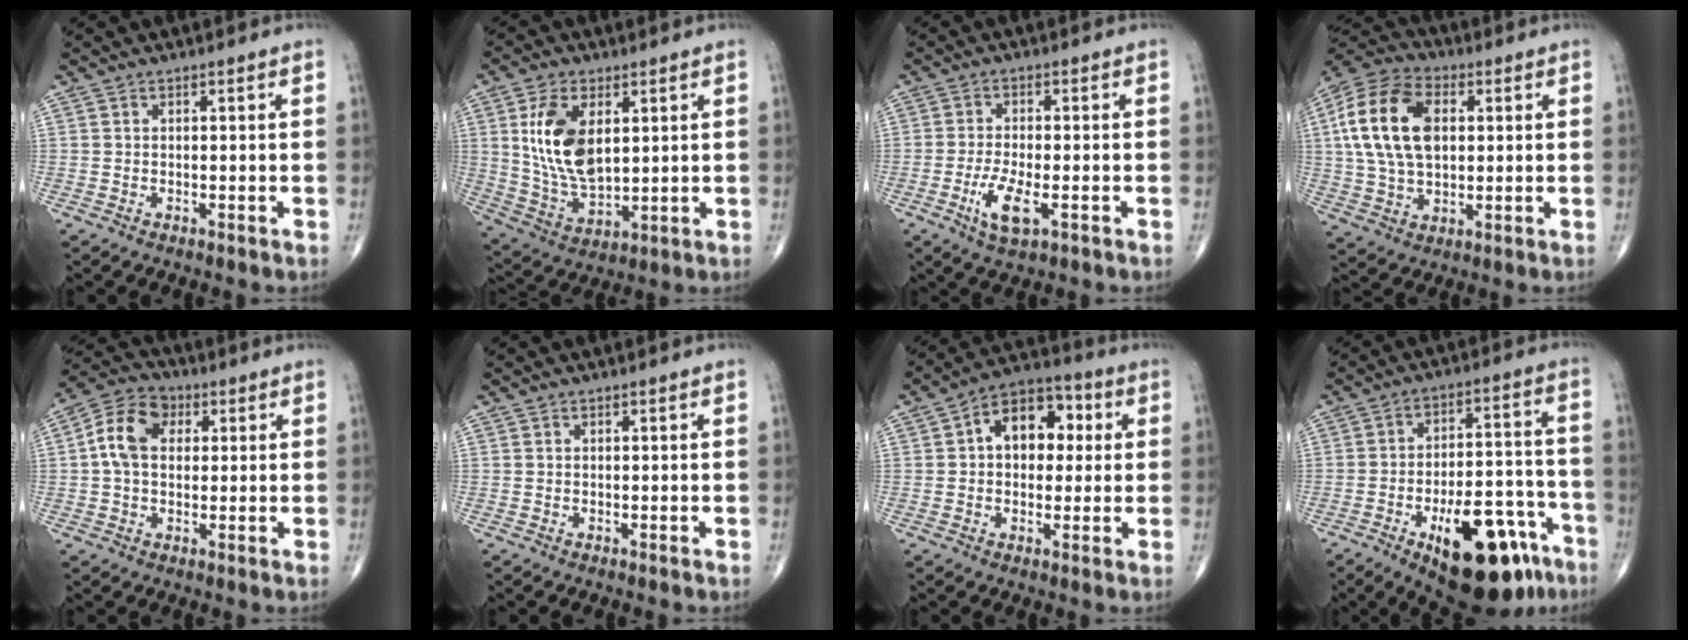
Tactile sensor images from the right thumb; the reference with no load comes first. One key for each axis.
{"total": 13.6, "fx": 3.5, "fy": 7.4, "fz": 10.9, "tx": -0.203, "ty": -0.020, "tz": 0.076}
{"total": 6.6, "fx": -2.5, "fy": 2.2, "fz": 5.7, "tx": -0.115, "ty": -0.001, "tz": -0.042}
{"total": 17.9, "fx": 3.0, "fy": 11.1, "fz": 13.8, "tx": -0.265, "ty": 0.010, "tz": 0.050}
{"total": 9.5, "fx": 1.5, "fy": 6.7, "fz": 6.5, "tx": -0.114, "ty": 0.019, "tz": 0.018}
{"total": 0.0}
{"total": 12.0, "fx": 2.2, "fy": 8.2, "fz": 8.5, "tx": -0.091, "ty": 0.023, "tz": 0.024}
{"total": 21.9, "fx": -11.7, "fy": 9.2, "fz": 16.1, "tx": -0.180, "ty": 0.068, "tz": -0.160}